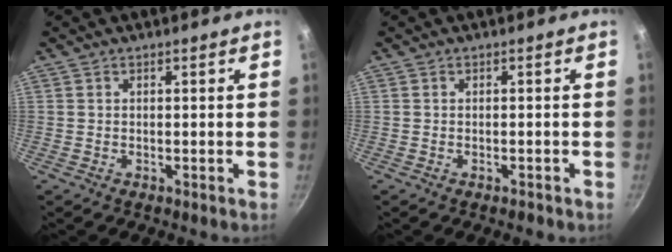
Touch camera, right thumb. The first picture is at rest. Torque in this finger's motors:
{"motor_torque": [-0.58, -0.34, -0.25, -0.23, 0.01]}